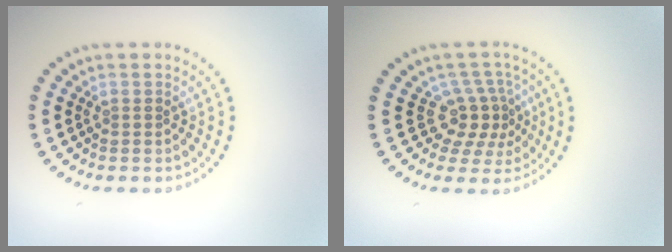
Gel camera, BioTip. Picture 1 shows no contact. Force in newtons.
{"total": 3.4, "press": 2.4, "slide": 2.3}